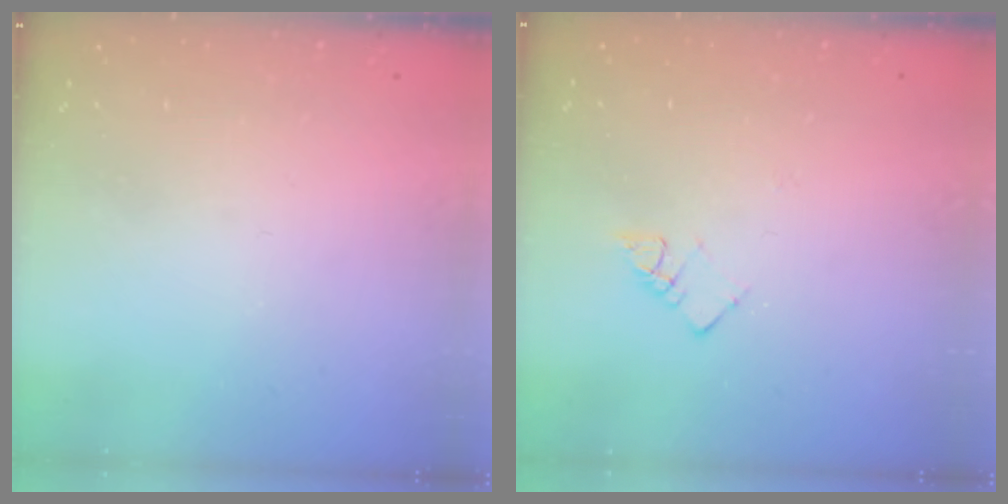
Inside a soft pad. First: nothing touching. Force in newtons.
{"total": 3.6, "press": 3.6, "slide": 0.3}